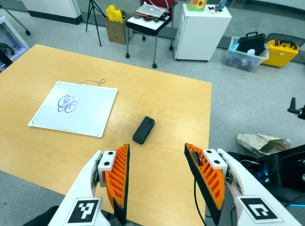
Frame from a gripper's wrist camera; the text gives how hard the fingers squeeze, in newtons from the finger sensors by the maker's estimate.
{"total": 0.0}